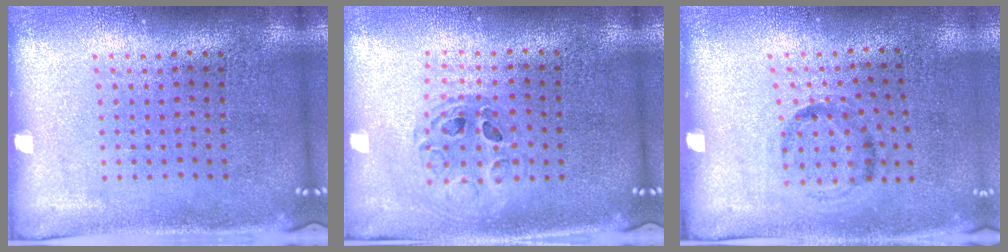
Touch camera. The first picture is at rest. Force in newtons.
{"total": 0.7, "press": 0.7, "slide": 0.2}
{"total": 1.2, "press": 0.8, "slide": 0.9}